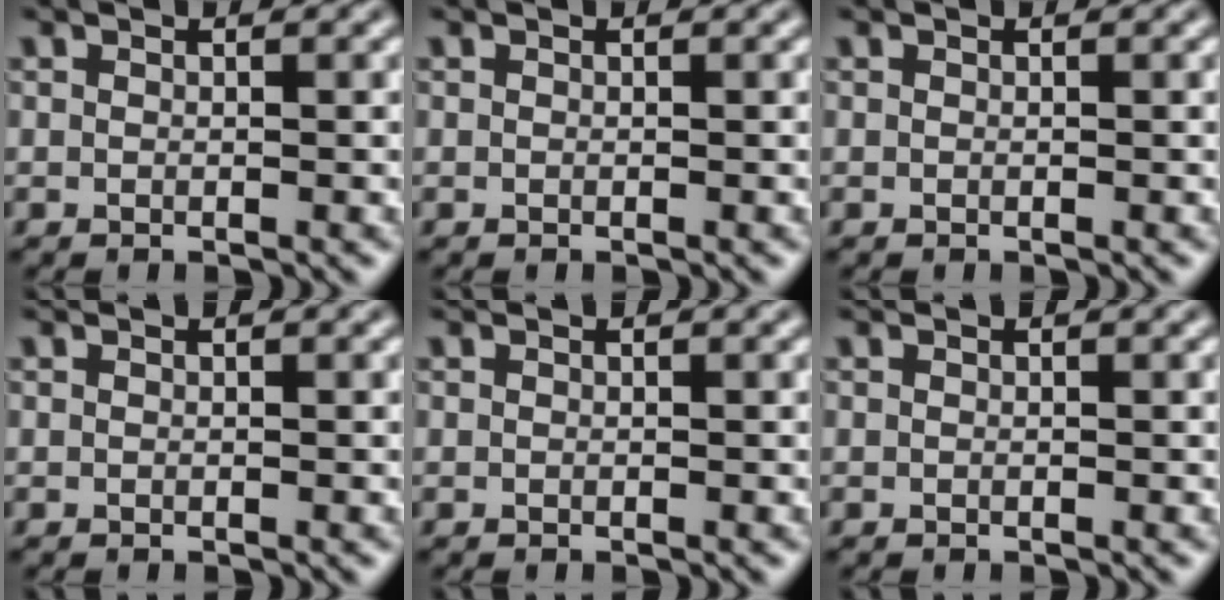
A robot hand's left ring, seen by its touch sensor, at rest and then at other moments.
{"total": 0.0}
{"total": 0.0}
{"total": 0.0}
{"total": 0.0}
{"total": 0.0}